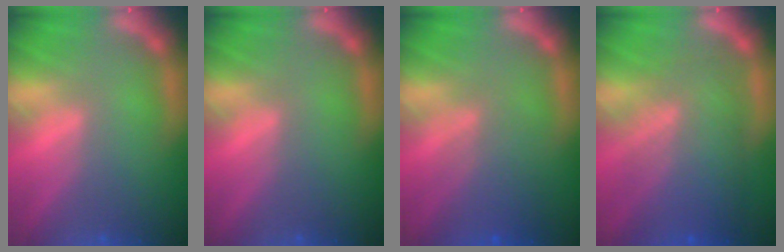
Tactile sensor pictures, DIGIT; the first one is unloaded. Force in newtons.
{"total": 0.0}
{"total": 4.6}
{"total": 8.6}